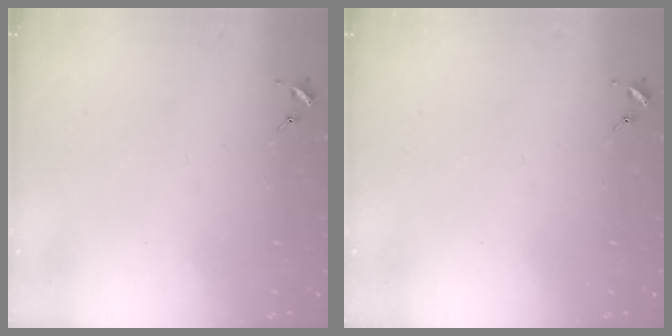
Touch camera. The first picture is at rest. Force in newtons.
{"total": 0.0}